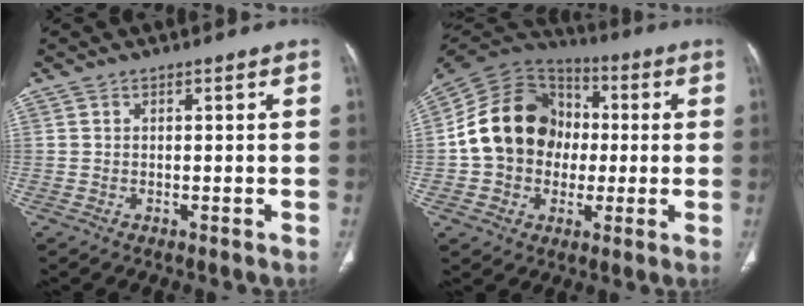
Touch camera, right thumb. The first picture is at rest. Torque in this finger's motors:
{"motor_torque": [-0.42, 1.09, 1.27, -0.40, 0.44]}